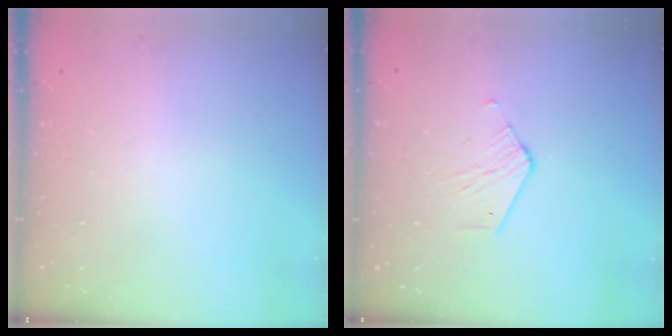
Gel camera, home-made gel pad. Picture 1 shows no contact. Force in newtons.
{"total": 2.5, "press": 2.5, "slide": 0.2}